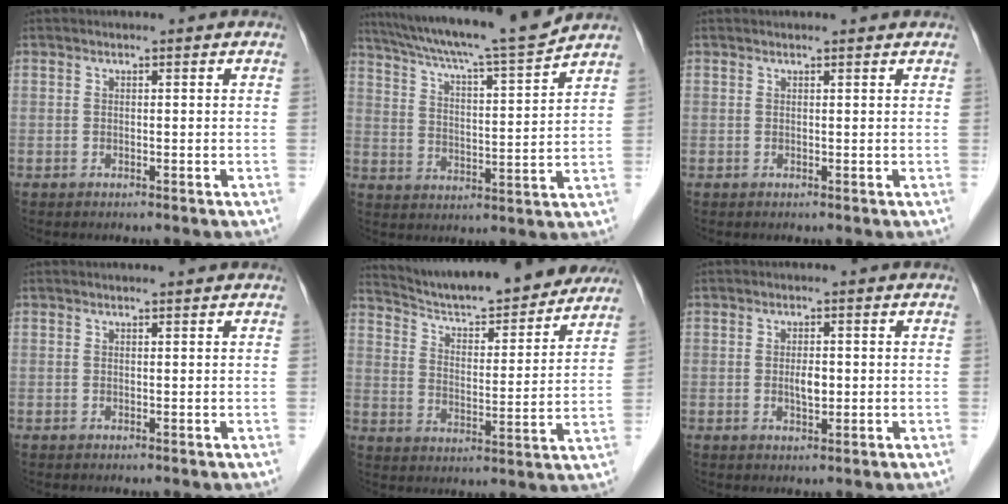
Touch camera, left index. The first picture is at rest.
{"total": 16.6, "force": [15.0, -0.9, 7.2], "torque": [-0.126, -0.012, 0.230]}
{"total": 1.7, "force": [1.7, 0.1, 0.3], "torque": [-0.011, 0.008, 0.019]}
{"total": 1.1, "force": [1.1, -0.1, 0.3], "torque": [-0.007, 0.005, 0.018]}
{"total": 21.1, "force": [19.4, 3.1, 7.6], "torque": [-0.119, -0.004, 0.274]}
{"total": 2.3, "force": [0.0, 0.9, 2.1], "torque": [-0.041, -0.001, 0.001]}